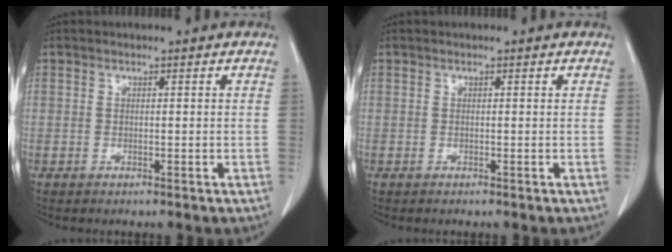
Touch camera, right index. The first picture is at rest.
{"total": 0.0}